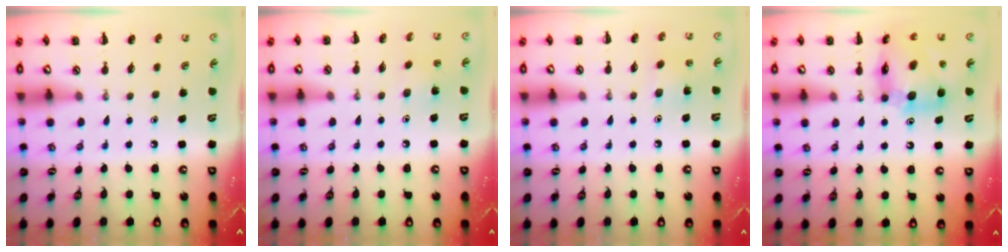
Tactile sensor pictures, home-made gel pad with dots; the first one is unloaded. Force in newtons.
{"total": 4.4, "press": 4.2, "slide": 1.4}
{"total": 4.1, "press": 3.9, "slide": 1.0}
{"total": 11.9, "press": 11.7, "slide": 2.1}